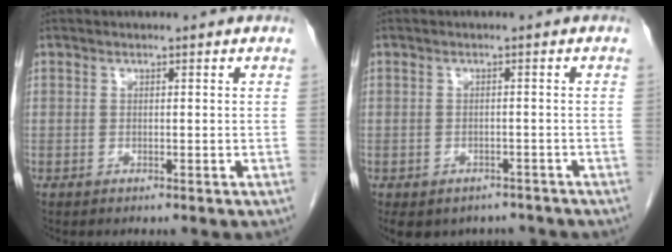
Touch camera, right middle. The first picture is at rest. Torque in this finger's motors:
{"motor_torque": [0.10, -0.07, 0.02, 0.01]}